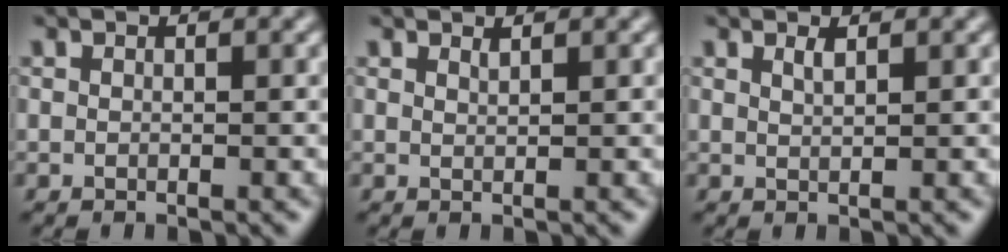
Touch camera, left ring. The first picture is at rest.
{"total": 0.6, "force": [0.6, 0.1, 0.2], "torque": [-0.001, -0.002, 0.012]}
{"total": 0.9, "force": [0.7, 0.2, 0.6], "torque": [-0.008, -0.001, 0.011]}